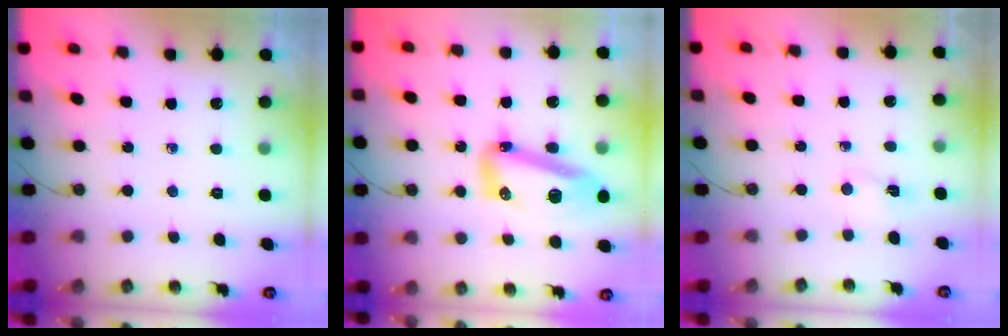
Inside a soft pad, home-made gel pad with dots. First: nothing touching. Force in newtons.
{"total": 15.5, "press": 15.1, "slide": 3.1}
{"total": 3.9, "press": 1.0, "slide": 3.8}